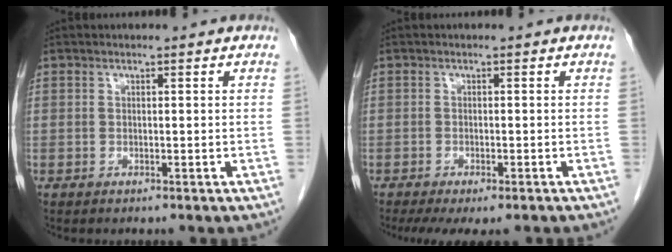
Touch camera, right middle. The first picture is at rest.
{"total": 7.1, "force": [-5.5, 2.1, 4.0], "torque": [-0.055, -0.011, -0.081]}